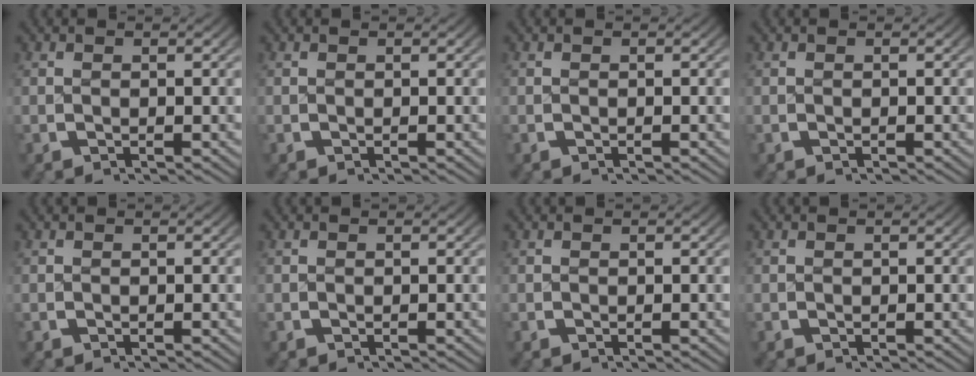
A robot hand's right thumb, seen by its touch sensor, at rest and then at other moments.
{"total": 0.0}
{"total": 0.0}
{"total": 0.0}
{"total": 0.0}
{"total": 0.0}
{"total": 0.0}
{"total": 0.0}